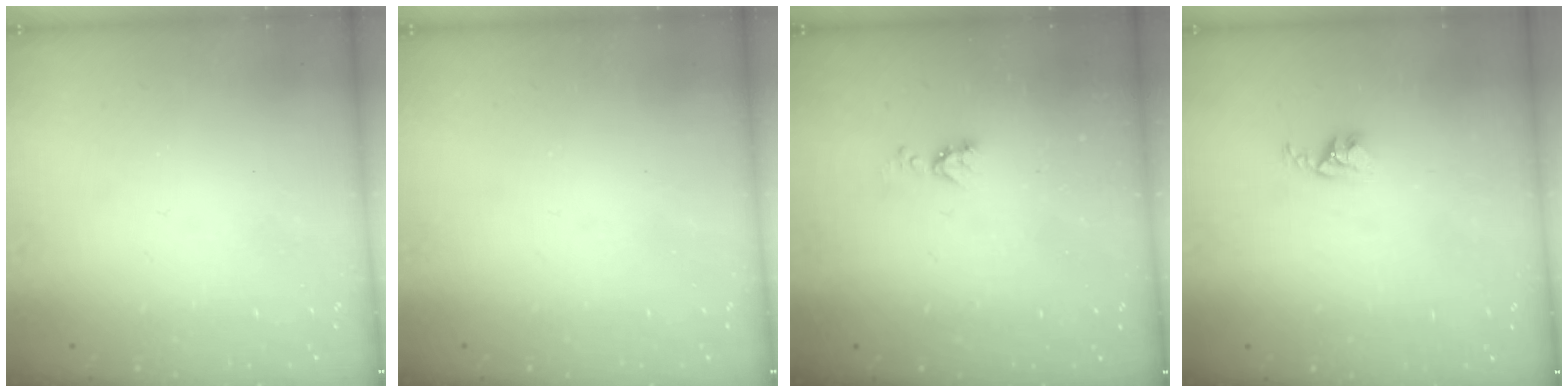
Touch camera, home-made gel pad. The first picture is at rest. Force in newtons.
{"total": 0.0}
{"total": 4.3, "press": 4.3, "slide": 0.7}
{"total": 2.7, "press": 2.7, "slide": 0.4}